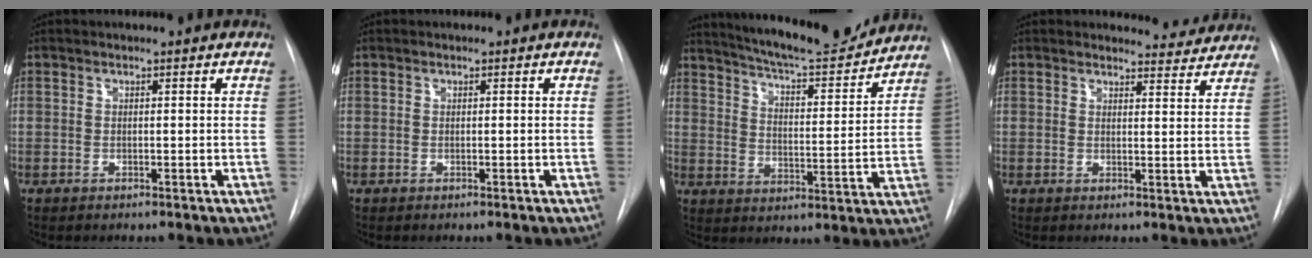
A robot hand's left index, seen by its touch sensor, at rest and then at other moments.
{"total": 0.0}
{"total": 17.4, "force": [16.2, 2.1, 6.2], "torque": [-0.099, -0.019, 0.228]}
{"total": 5.1, "force": [4.9, 1.2, -0.5], "torque": [0.015, -0.015, 0.042]}